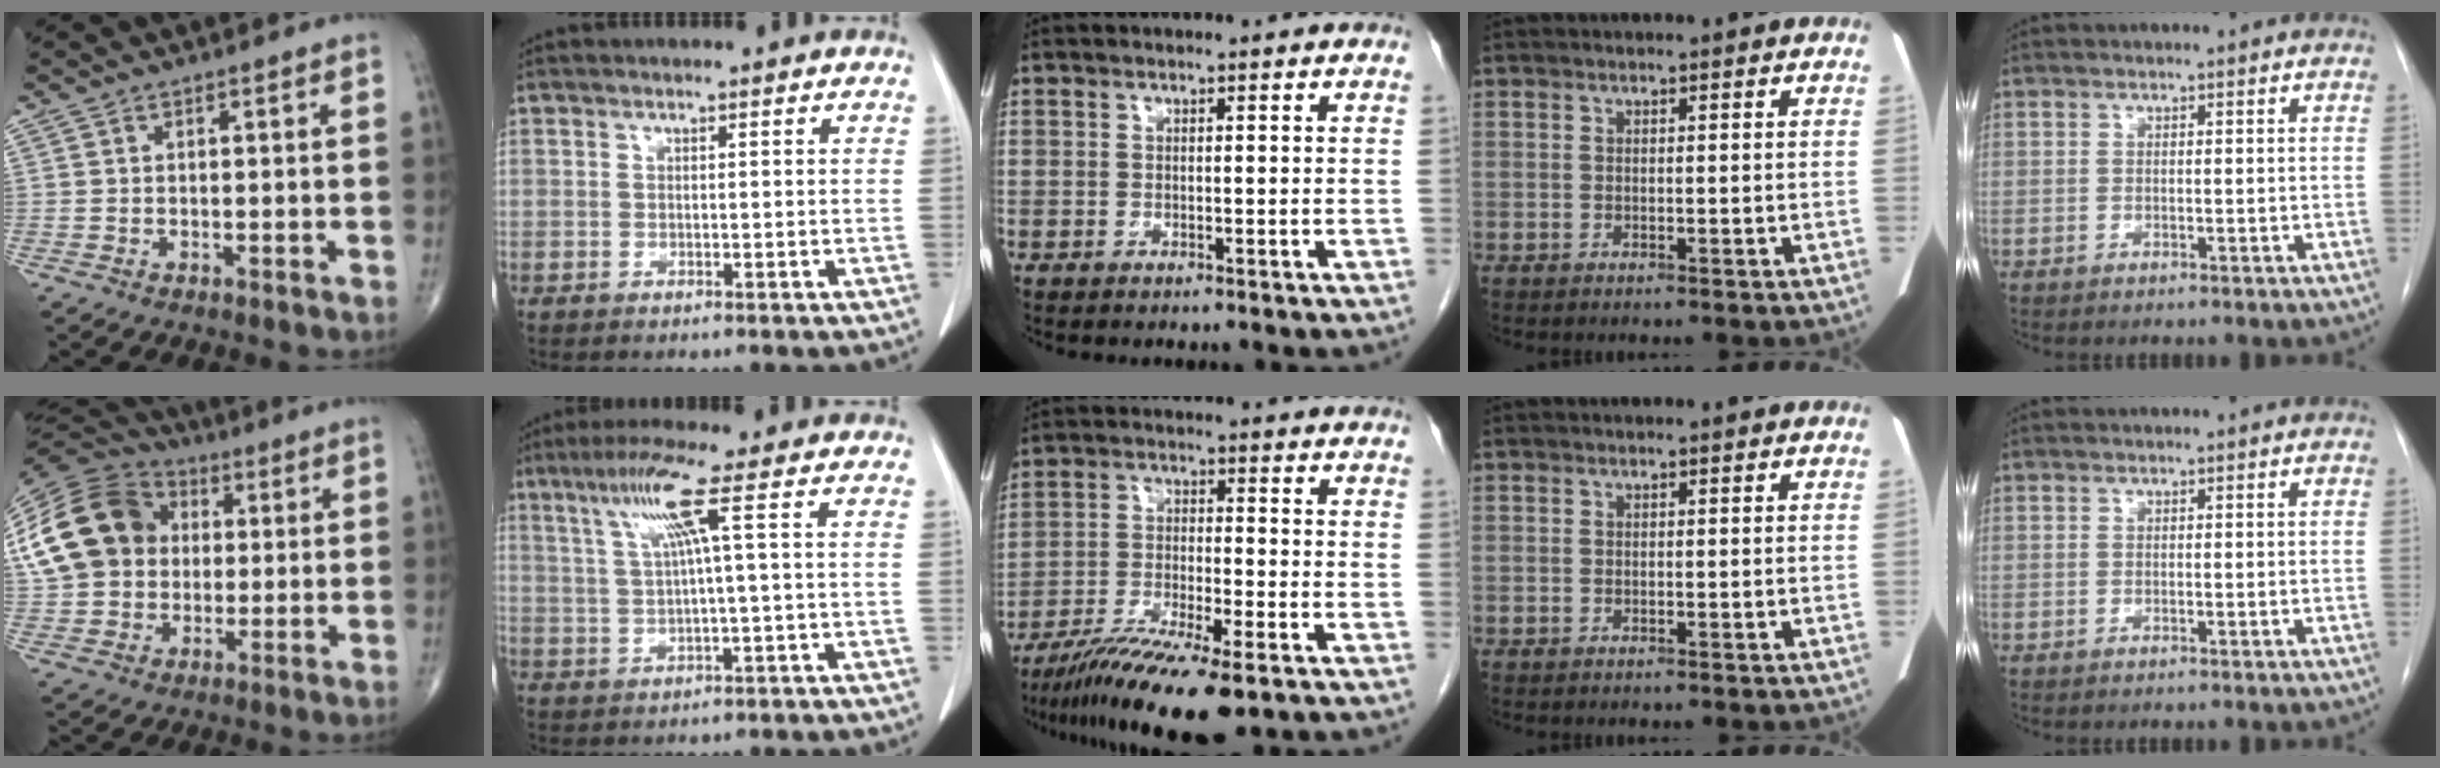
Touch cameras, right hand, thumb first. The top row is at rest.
{"thumb": {"total": 19.6, "force": [2.9, 15.9, 11.2], "torque": [-0.216, 0.031, 0.051]}, "index": {"total": 7.0, "force": [2.4, -1.3, 6.5], "torque": [-0.130, 0.017, 0.054]}, "middle": {"total": 11.9, "force": [-8.5, 1.0, 8.4], "torque": [-0.150, -0.031, -0.141]}}